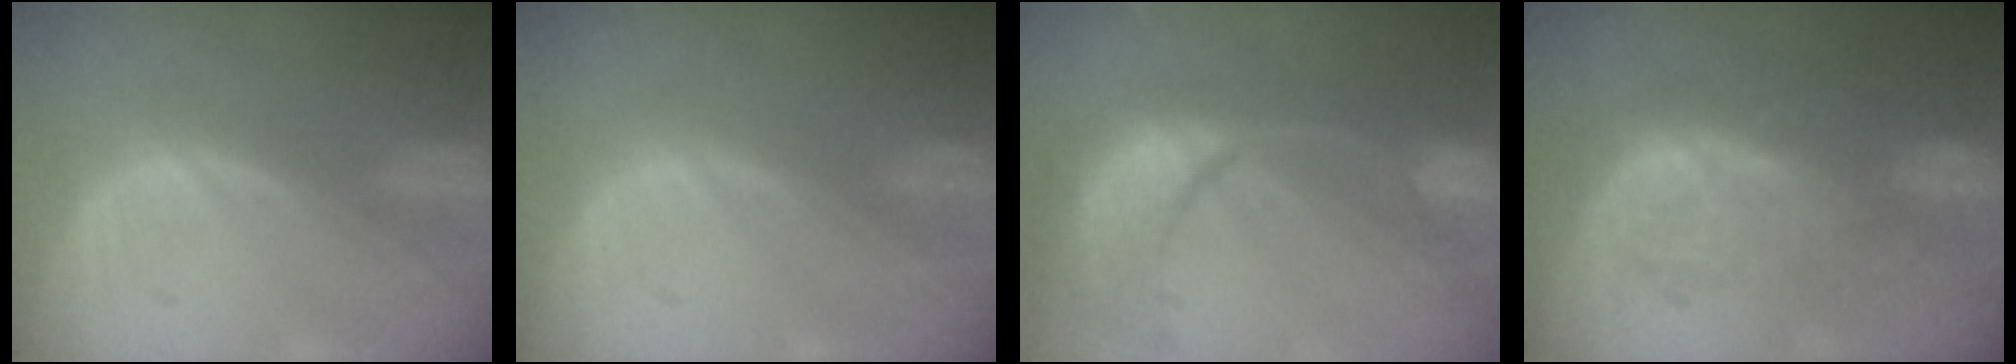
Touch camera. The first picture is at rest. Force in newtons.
{"total": 0.0}
{"total": 13.7, "press": 10.8, "slide": 8.4}
{"total": 9.4, "press": 9.2, "slide": 2.2}